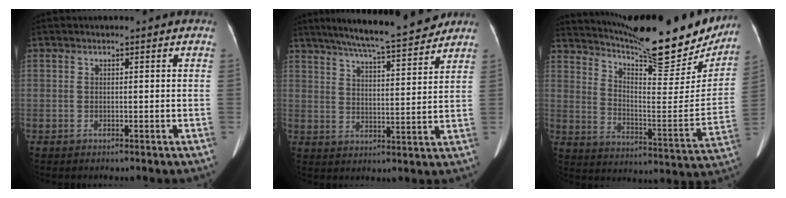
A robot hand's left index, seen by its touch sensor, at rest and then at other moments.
{"total": 15.7, "force": [13.6, 1.0, 7.8], "torque": [-0.125, 0.011, 0.200]}
{"total": 23.6, "force": [20.7, 4.3, 10.3], "torque": [-0.166, -0.045, 0.289]}